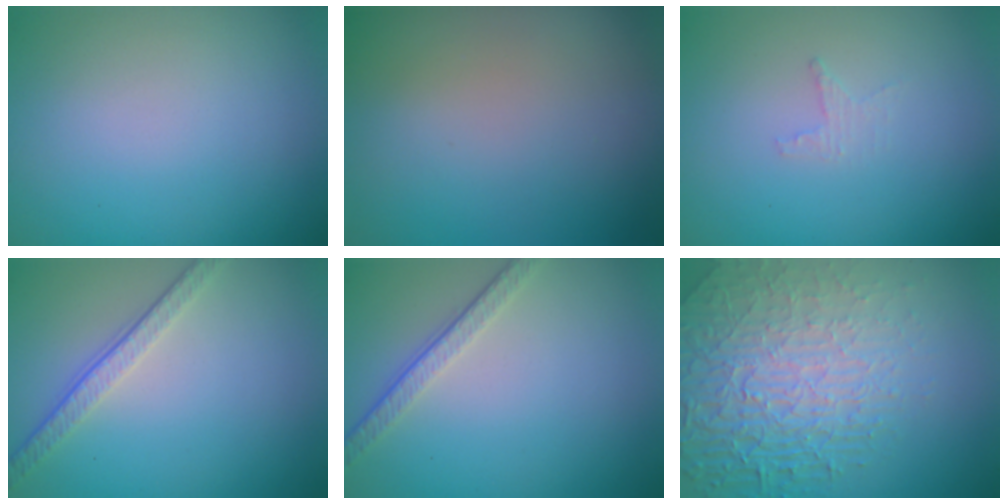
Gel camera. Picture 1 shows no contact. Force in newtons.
{"total": 0.0}
{"total": 0.9, "press": 0.8, "slide": 0.3}
{"total": 3.5, "press": 2.5, "slide": 2.5}
{"total": 3.3, "press": 2.3, "slide": 2.3}
{"total": 8.1, "press": 5.8, "slide": 5.7}